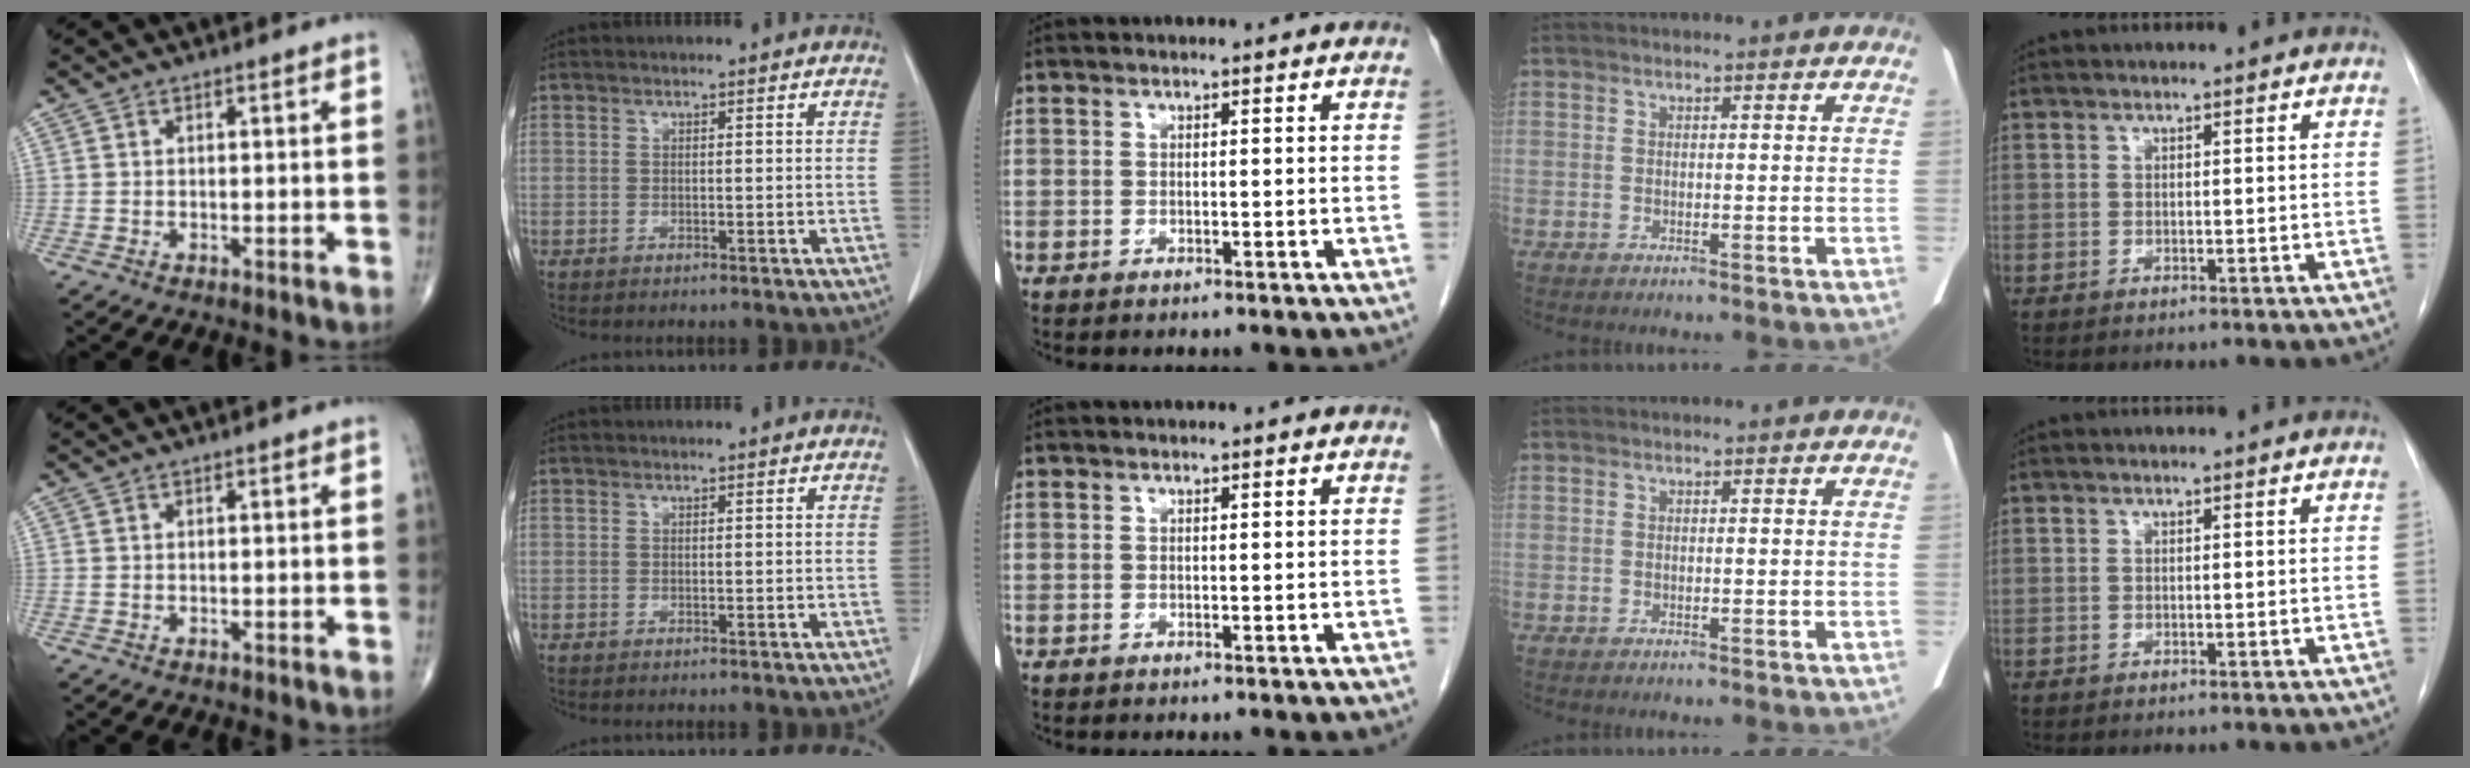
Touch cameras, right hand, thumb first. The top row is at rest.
{}